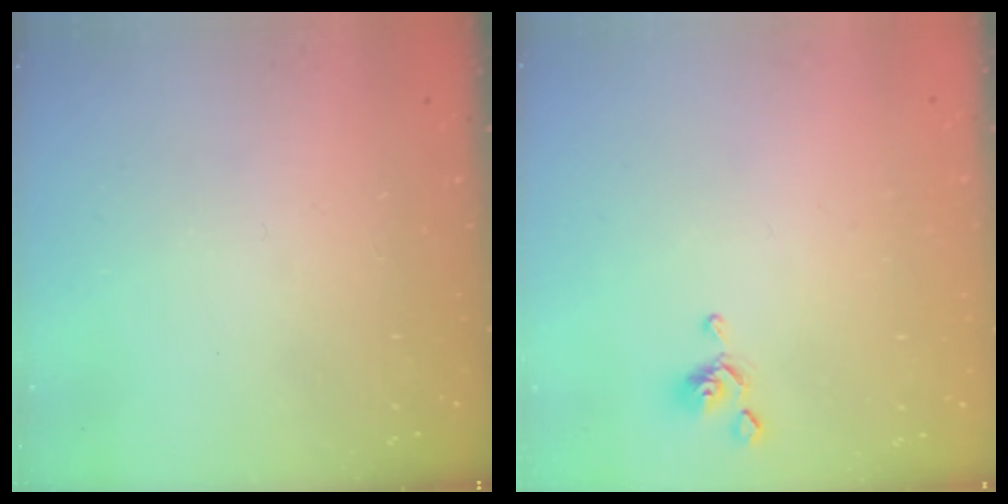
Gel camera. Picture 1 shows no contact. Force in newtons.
{"total": 0.0}